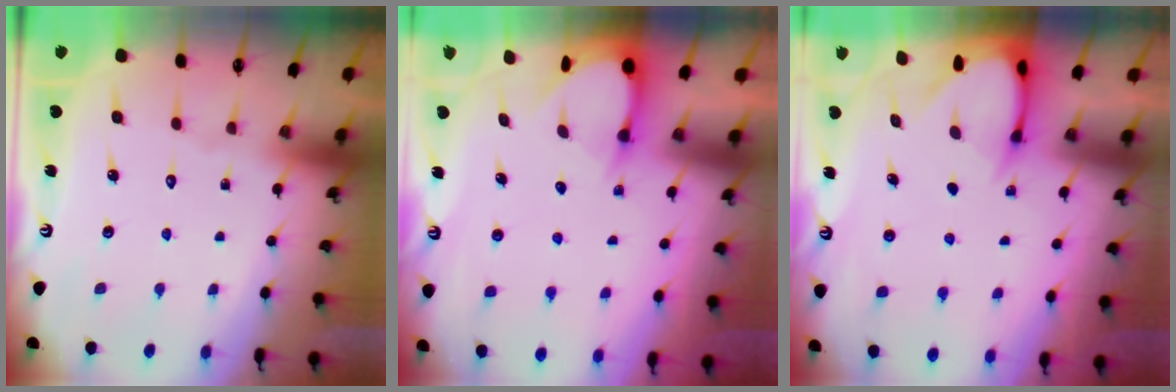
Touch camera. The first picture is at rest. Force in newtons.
{"total": 3.5, "press": 3.5, "slide": 0.4}
{"total": 3.7, "press": 3.7, "slide": 0.3}